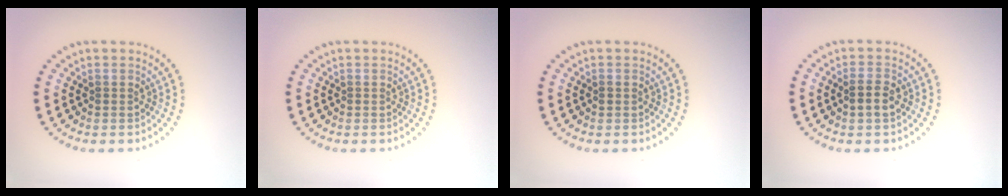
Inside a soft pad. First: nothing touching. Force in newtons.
{"total": 0.0}
{"total": 0.6, "press": 0.6, "slide": 0.1}
{"total": 2.0, "press": 2.0, "slide": 0.4}